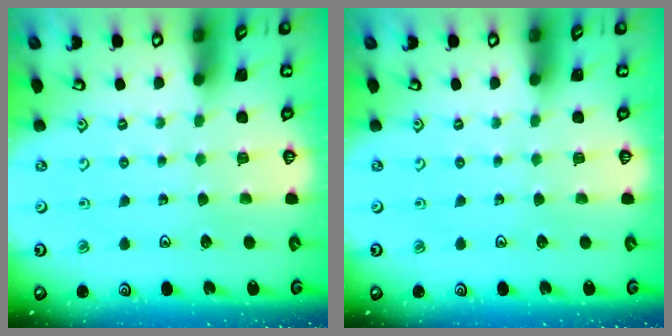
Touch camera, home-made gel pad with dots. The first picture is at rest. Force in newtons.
{"total": 0.0}